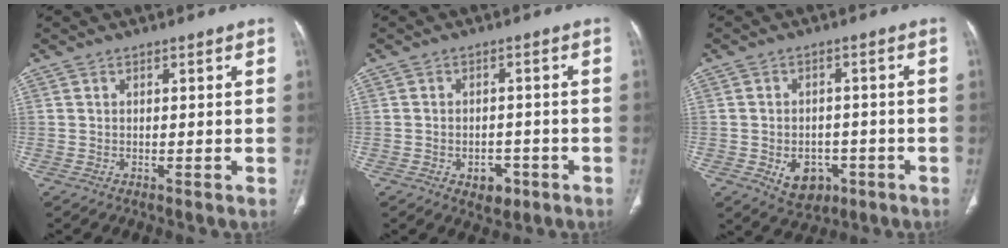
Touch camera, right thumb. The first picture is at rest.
{"total": 4.5, "force": [-2.1, 3.2, 2.5], "torque": [-0.016, 0.013, -0.021]}
{"total": 7.2, "force": [-2.6, 5.5, 3.9], "torque": [-0.038, 0.016, -0.027]}